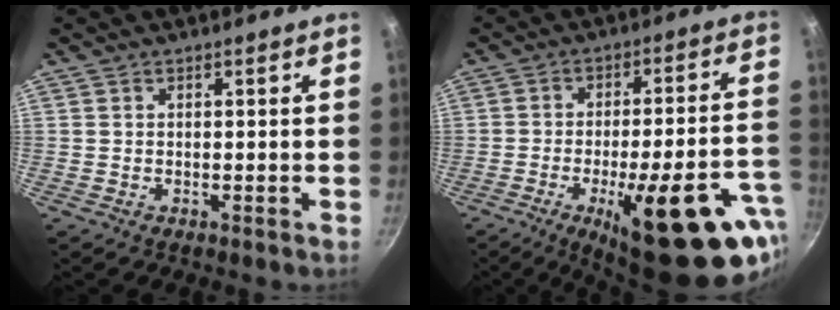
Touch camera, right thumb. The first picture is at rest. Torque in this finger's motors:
{"motor_torque": [2.71, 2.30, 2.26, -0.51, 0.54]}